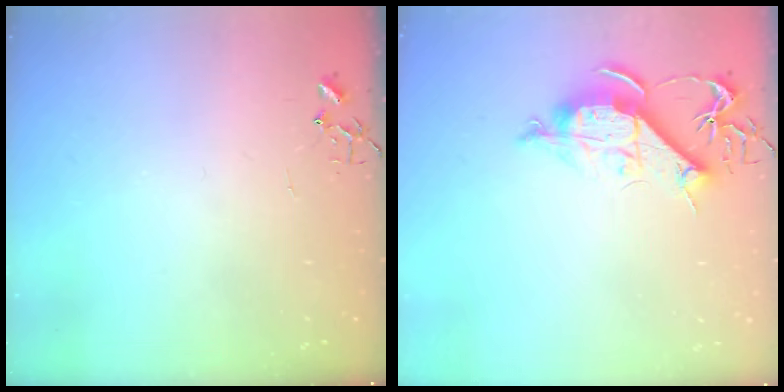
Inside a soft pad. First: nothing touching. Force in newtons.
{"total": 10.3, "press": 10.2, "slide": 0.8}